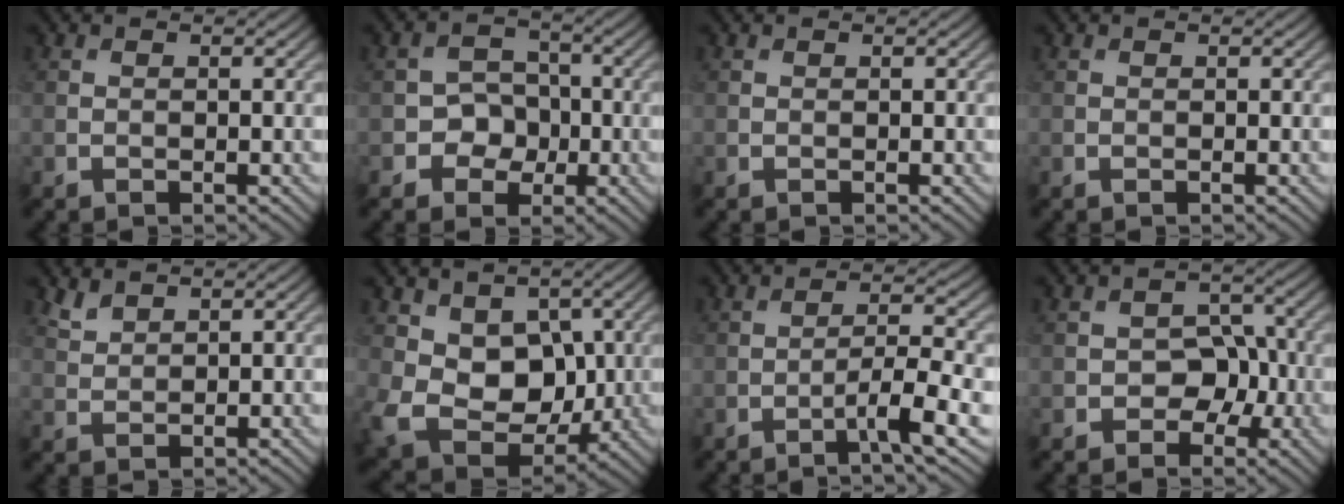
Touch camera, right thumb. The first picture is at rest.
{"total": 4.2, "force": [-1.4, 3.6, 1.7], "torque": [-0.016, 0.004, -0.035]}
{"total": 0.0}
{"total": 0.0}
{"total": 2.1, "force": [1.8, 0.7, 0.8], "torque": [-0.024, 0.001, 0.043]}
{"total": 9.9, "force": [1.9, 7.5, 6.2], "torque": [-0.137, -0.026, 0.029]}
{"total": 5.2, "force": [-2.5, 0.6, 4.5], "torque": [-0.075, 0.009, -0.054]}
{"total": 4.5, "force": [-1.7, 3.5, 2.4], "torque": [-0.021, 0.011, -0.037]}